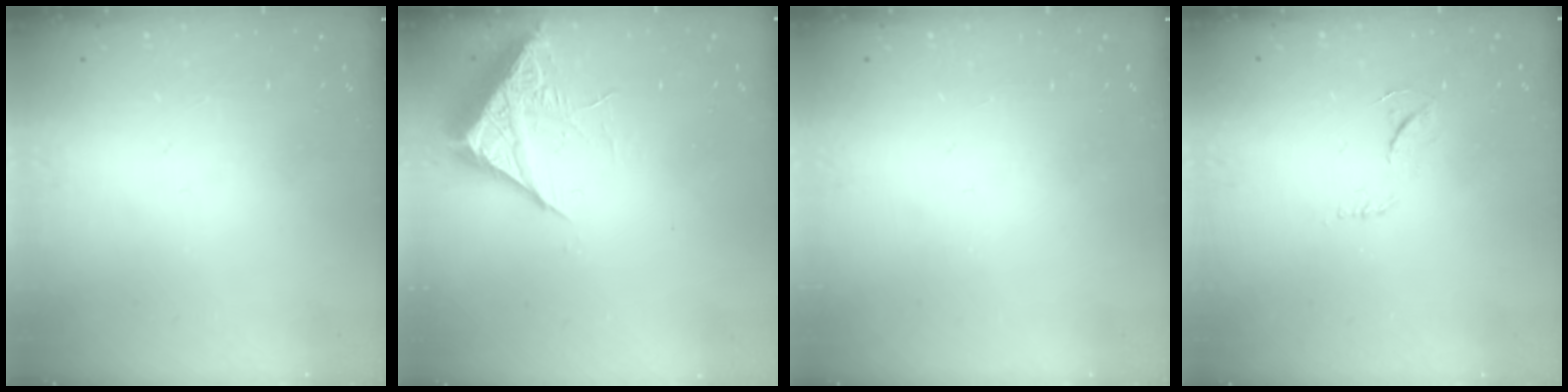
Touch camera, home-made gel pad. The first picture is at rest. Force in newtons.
{"total": 6.9, "press": 6.9, "slide": 0.4}
{"total": 0.0}
{"total": 6.1, "press": 6.1, "slide": 0.3}